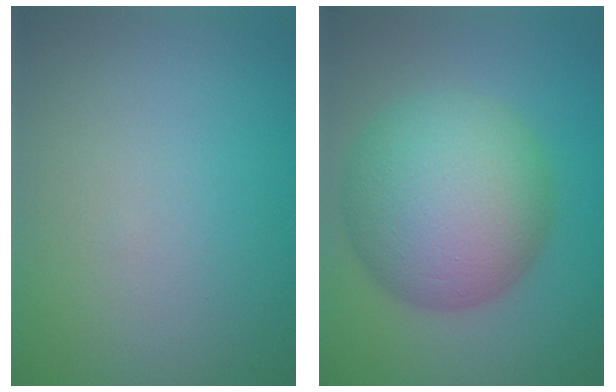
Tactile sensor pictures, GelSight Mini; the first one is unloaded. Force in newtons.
{"total": 10.8, "press": 10.8, "slide": 0.3}